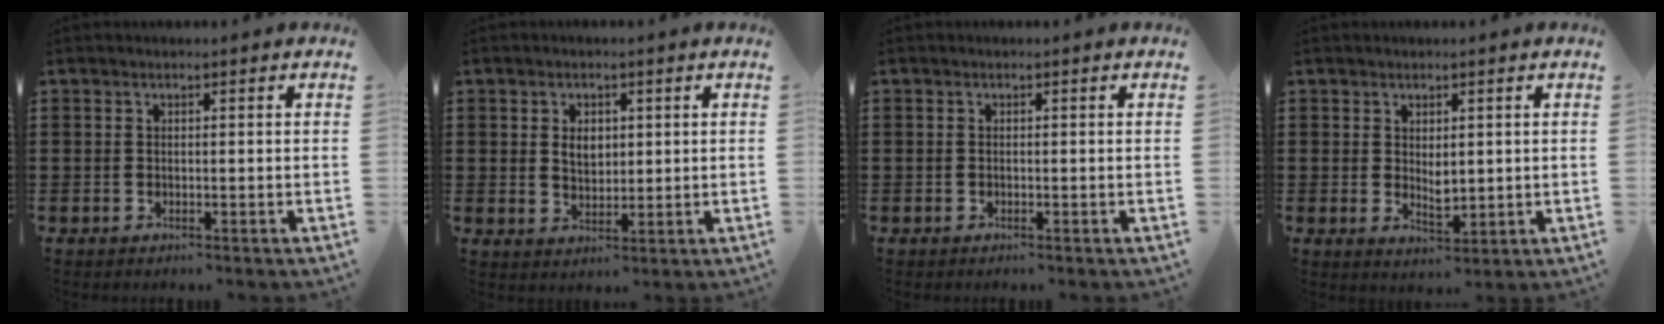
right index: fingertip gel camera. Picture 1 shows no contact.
{"total": 3.3, "force": [0.9, 2.3, 2.2], "torque": [-0.042, 0.008, 0.013]}
{"total": 0.0}
{"total": 2.6, "force": [0.8, 1.5, 2.1], "torque": [-0.032, -0.001, 0.014]}